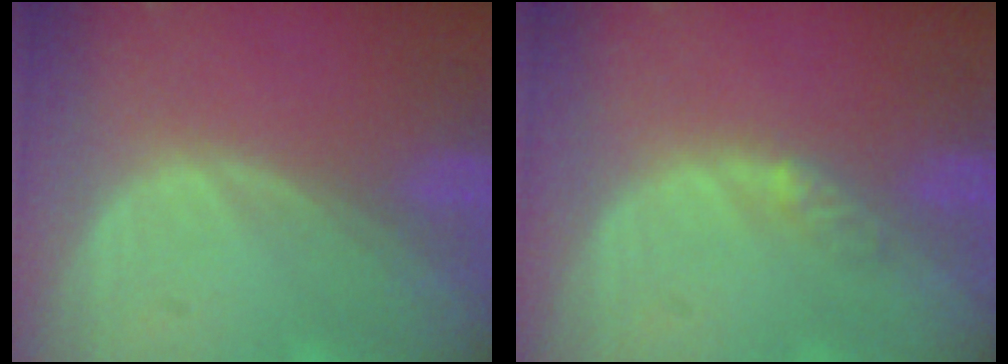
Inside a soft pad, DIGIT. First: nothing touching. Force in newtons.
{"total": 2.2, "press": 1.7, "slide": 1.3}